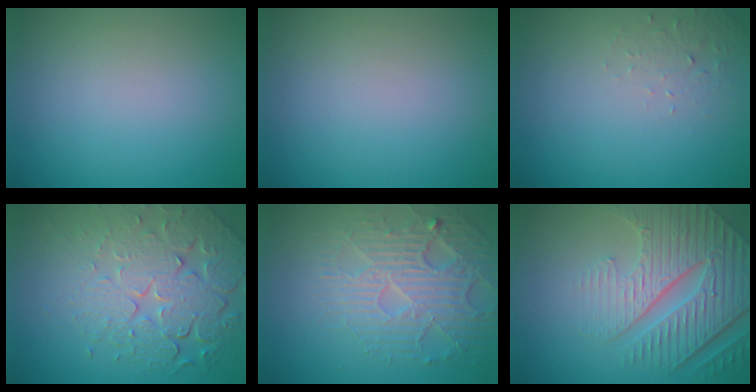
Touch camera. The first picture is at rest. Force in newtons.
{"total": 0.0}
{"total": 1.6, "press": 1.6, "slide": 0.4}
{"total": 7.6, "press": 5.5, "slide": 5.2}
{"total": 5.6, "press": 4.5, "slide": 3.3}
{"total": 7.4, "press": 5.6, "slide": 4.8}